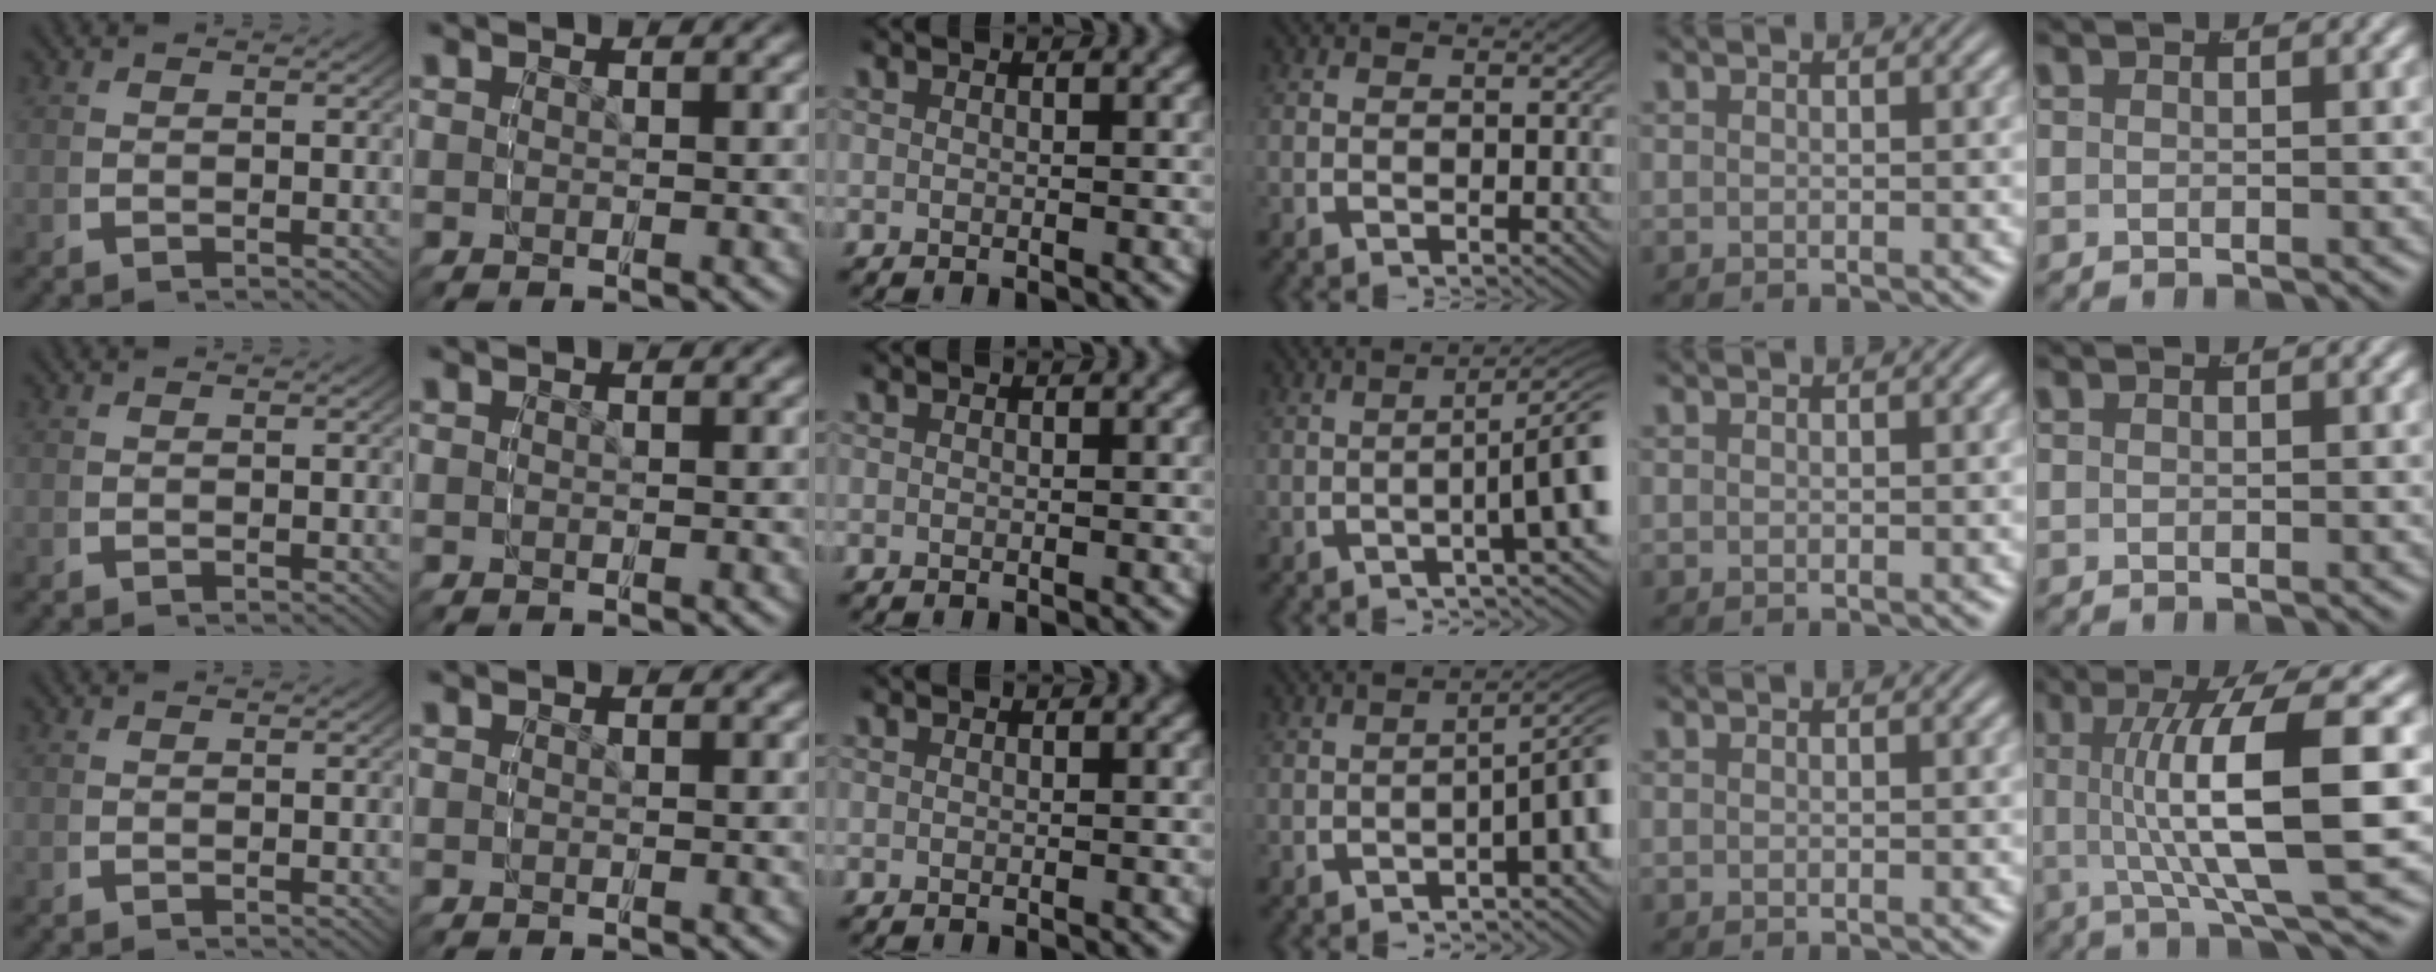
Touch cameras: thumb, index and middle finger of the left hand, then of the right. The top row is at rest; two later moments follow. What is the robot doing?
{"motion": "grasp_and_lifting", "object": "bottle"}